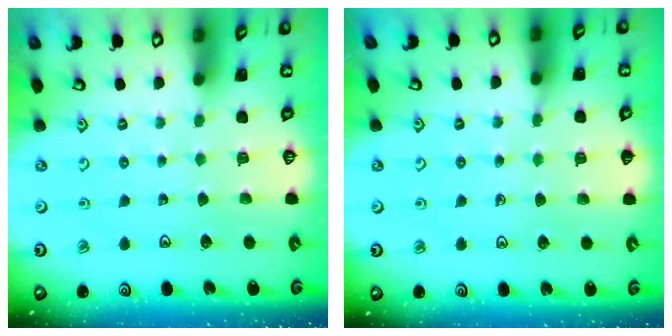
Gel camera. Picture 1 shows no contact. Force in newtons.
{"total": 4.7, "press": 4.6, "slide": 0.6}